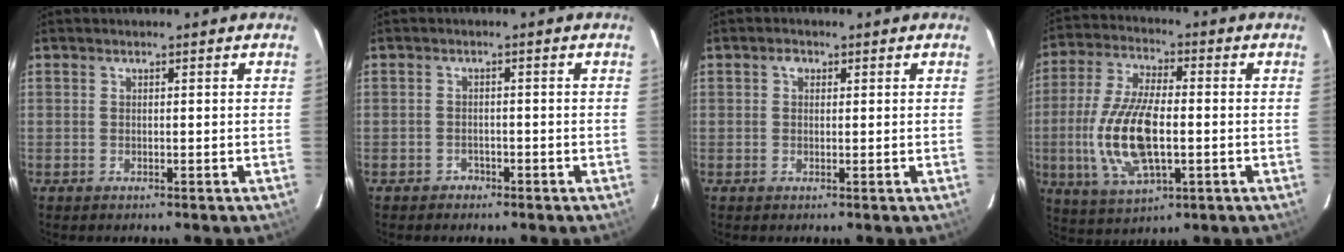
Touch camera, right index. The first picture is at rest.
{"total": 2.2, "force": [-1.5, 1.6, 0.1], "torque": [-0.005, 0.007, -0.022]}
{"total": 1.4, "force": [0.5, 1.2, 0.6], "torque": [-0.009, 0.008, 0.006]}
{"total": 15.4, "force": [-2.3, 6.2, 13.9], "torque": [-0.293, -0.004, -0.040]}